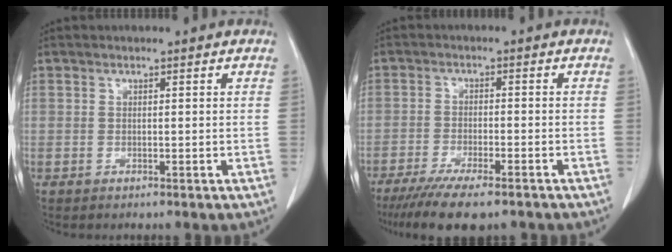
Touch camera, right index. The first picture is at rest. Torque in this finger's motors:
{"motor_torque": [1.04, -1.07, 0.49, 0.14]}